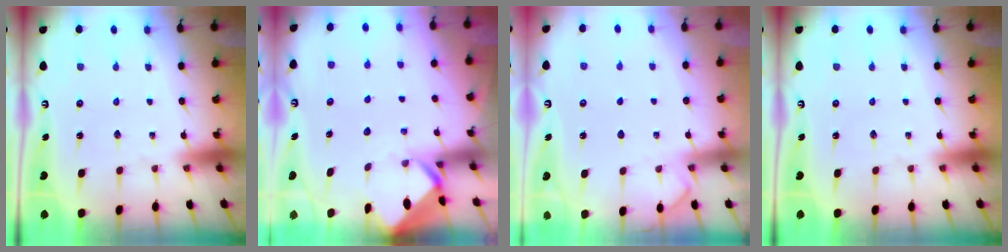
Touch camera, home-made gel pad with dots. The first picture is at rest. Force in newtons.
{"total": 3.2, "press": 3.2, "slide": 0.2}
{"total": 2.4, "press": 2.4, "slide": 0.4}
{"total": 0.0}